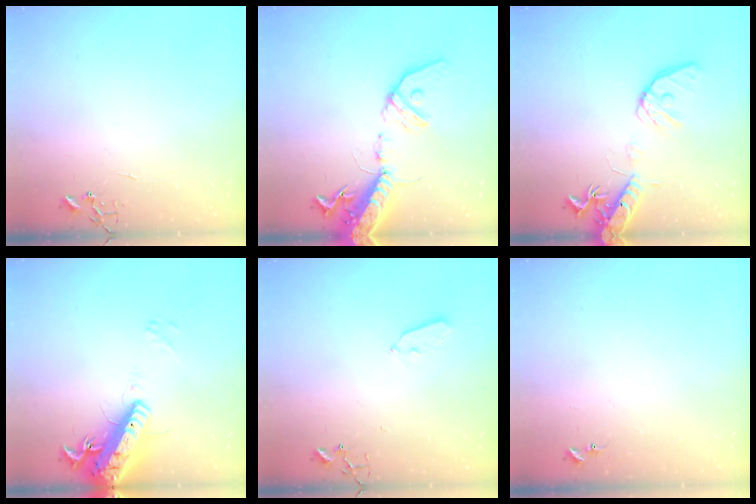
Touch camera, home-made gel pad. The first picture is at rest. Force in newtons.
{"total": 18.2, "press": 17.7, "slide": 4.0}
{"total": 16.5, "press": 16.2, "slide": 2.8}
{"total": 19.0, "press": 18.7, "slide": 3.7}
{"total": 3.1, "press": 3.0, "slide": 0.4}
{"total": 6.8, "press": 6.7, "slide": 0.5}